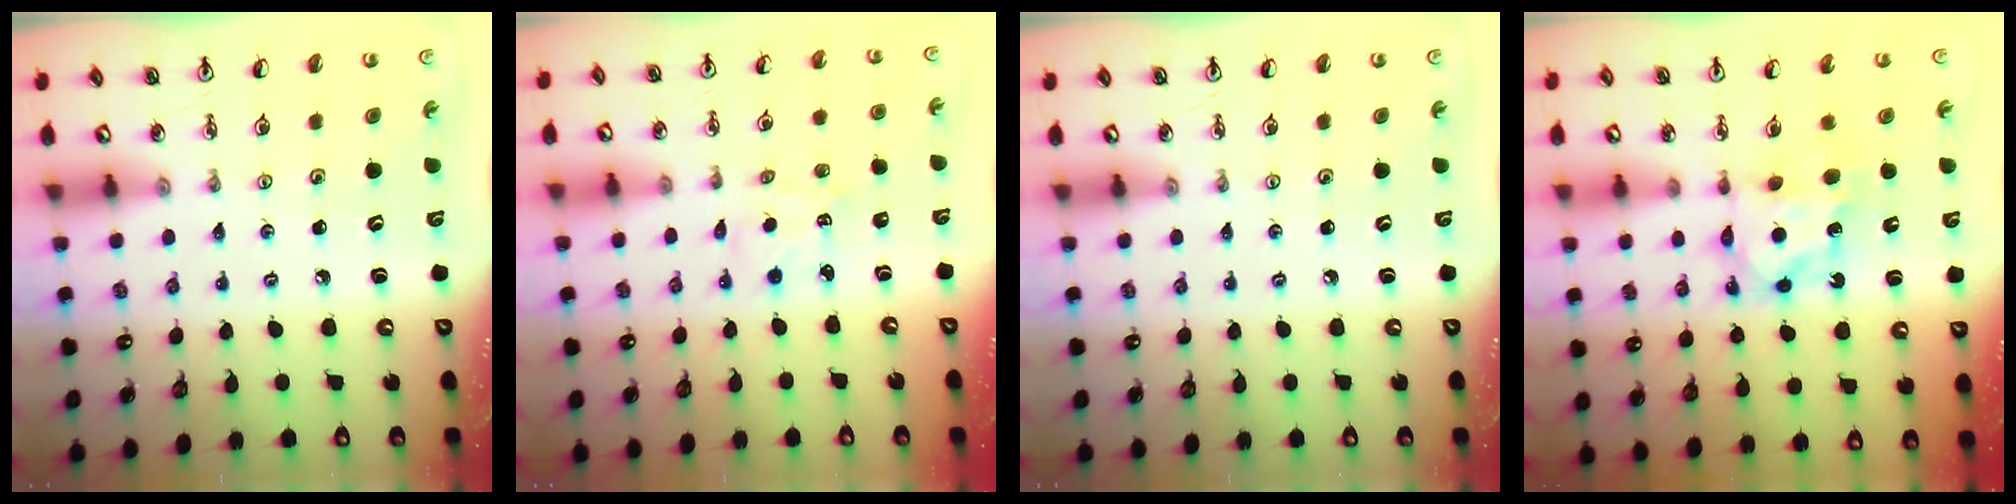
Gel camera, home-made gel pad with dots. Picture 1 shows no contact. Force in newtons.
{"total": 2.9, "press": 2.8, "slide": 0.4}
{"total": 0.0}
{"total": 7.4, "press": 7.3, "slide": 0.7}